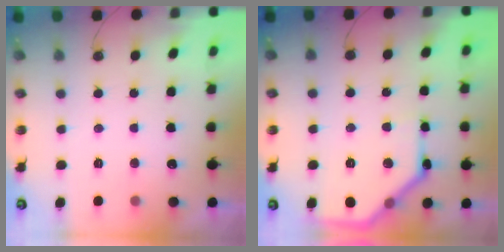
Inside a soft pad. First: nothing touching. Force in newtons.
{"total": 10.9, "press": 10.9, "slide": 0.4}